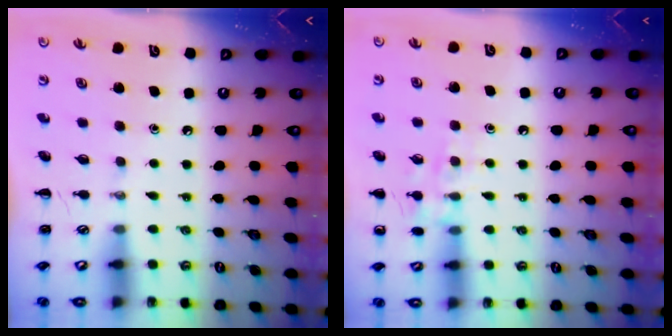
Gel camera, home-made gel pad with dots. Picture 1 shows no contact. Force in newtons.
{"total": 8.6, "press": 8.5, "slide": 1.0}